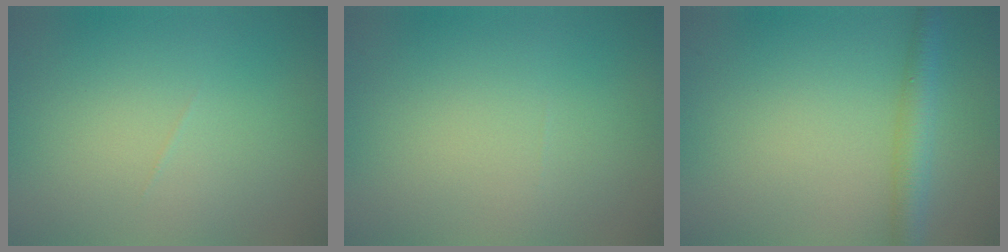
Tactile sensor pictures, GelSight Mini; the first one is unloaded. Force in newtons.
{"total": 0.0}
{"total": 2.9, "press": 2.9, "slide": 0.1}